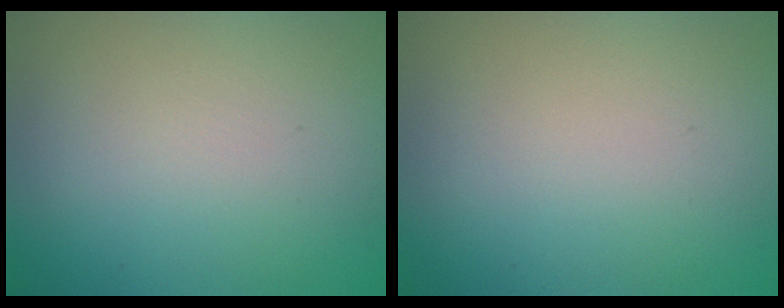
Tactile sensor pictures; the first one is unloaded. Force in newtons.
{"total": 0.0}